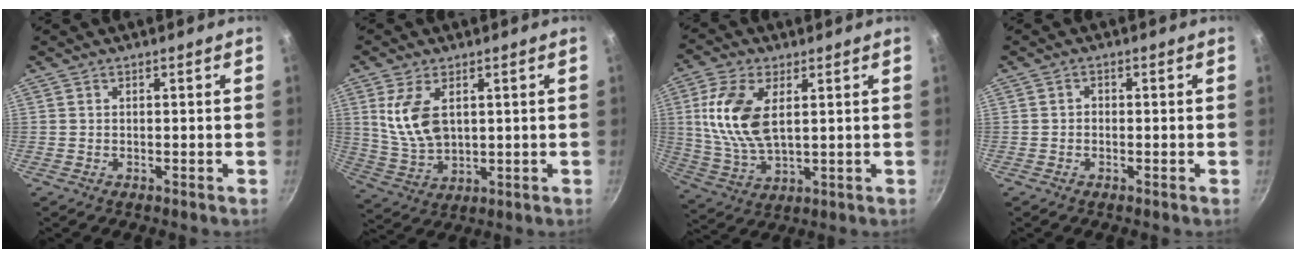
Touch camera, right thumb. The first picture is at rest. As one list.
[{"total": 5.5, "force": [2.0, 2.4, 4.5], "torque": [-0.088, -0.020, 0.048]}, {"total": 12.9, "force": [2.9, 6.8, 10.6], "torque": [-0.210, -0.008, 0.062]}, {"total": 1.1, "force": [-0.3, 0.9, 0.5], "torque": [-0.008, 0.005, -0.006]}]